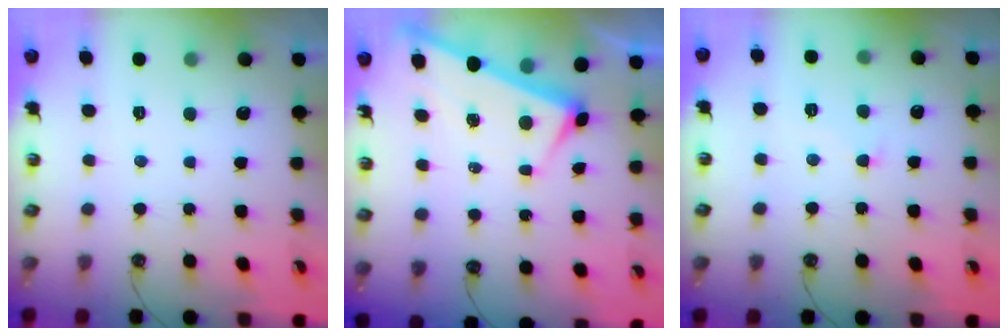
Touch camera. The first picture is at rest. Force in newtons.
{"total": 3.0, "press": 3.0, "slide": 0.2}
{"total": 3.3, "press": 3.2, "slide": 0.7}